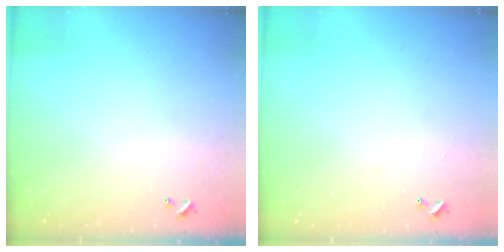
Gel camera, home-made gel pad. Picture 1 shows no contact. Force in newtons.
{"total": 1.3, "press": 1.2, "slide": 0.5}